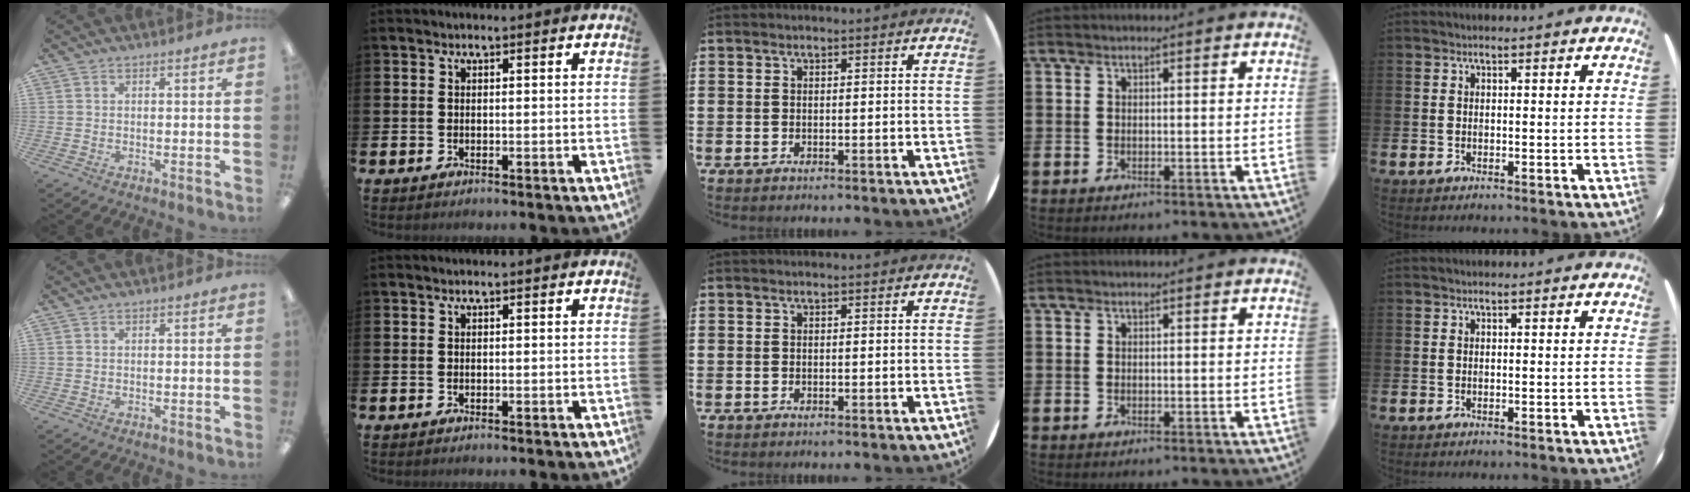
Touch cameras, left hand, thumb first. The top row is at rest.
{}